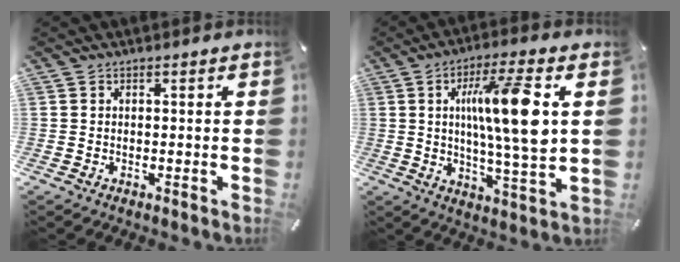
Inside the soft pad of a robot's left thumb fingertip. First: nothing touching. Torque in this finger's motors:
{"motor_torque": [1.23, 2.63, 1.58, -1.19, 0.20]}